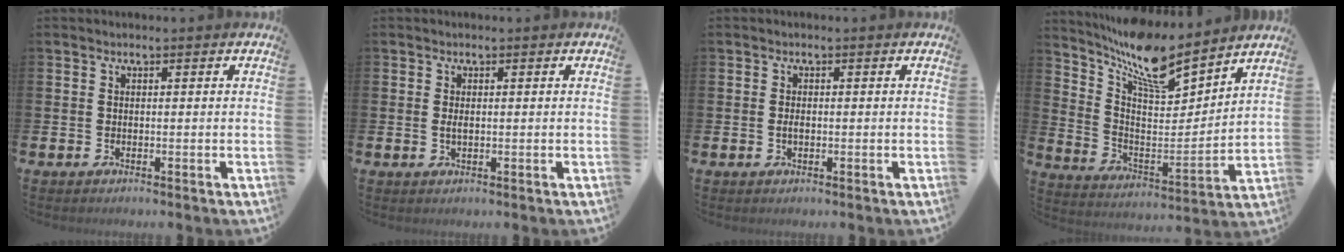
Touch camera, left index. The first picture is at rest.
{"total": 1.0, "force": [0.1, 0.4, 0.8], "torque": [-0.016, 0.003, 0.000]}
{"total": 1.1, "force": [-0.1, 0.6, 0.9], "torque": [-0.016, 0.003, -0.003]}
{"total": 11.7, "force": [10.1, 2.4, 5.2], "torque": [-0.131, -0.069, 0.174]}